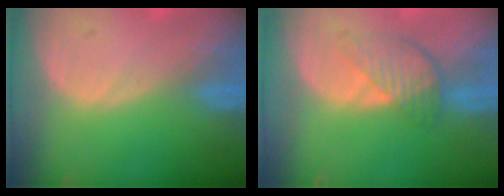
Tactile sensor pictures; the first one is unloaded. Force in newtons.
{"total": 4.6, "press": 4.2, "slide": 2.0}